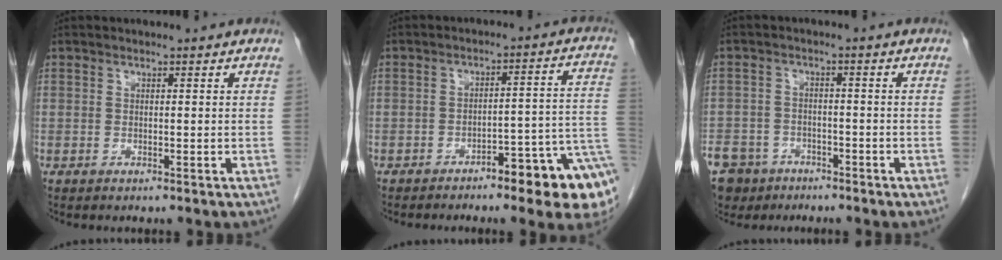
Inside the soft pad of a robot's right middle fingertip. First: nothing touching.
{"total": 11.0, "force": [-5.9, 1.6, 9.2], "torque": [-0.072, 0.025, -0.077]}
{"total": 12.0, "force": [-7.8, 8.4, 3.2], "torque": [-0.103, -0.004, -0.120]}